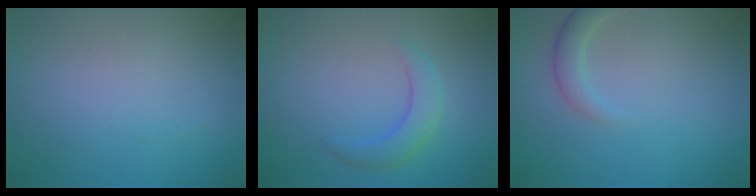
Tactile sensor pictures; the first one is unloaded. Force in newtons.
{"total": 2.5, "press": 2.5, "slide": 0.2}
{"total": 2.0, "press": 2.0, "slide": 0.1}